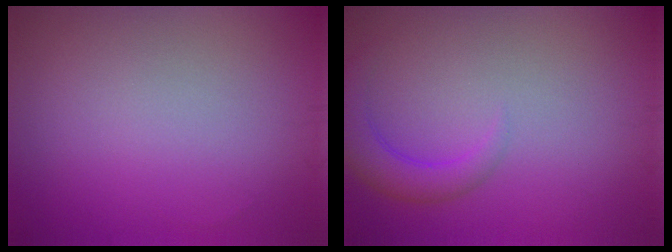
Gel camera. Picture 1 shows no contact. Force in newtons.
{"total": 2.9, "press": 2.9, "slide": 0.2}